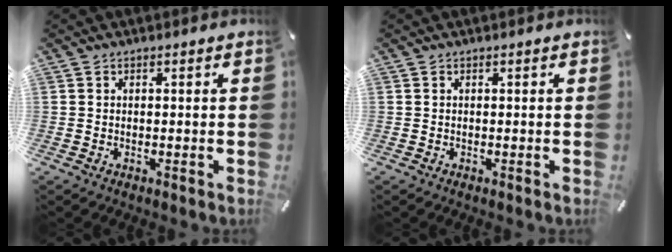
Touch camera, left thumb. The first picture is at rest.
{"total": 0.0}